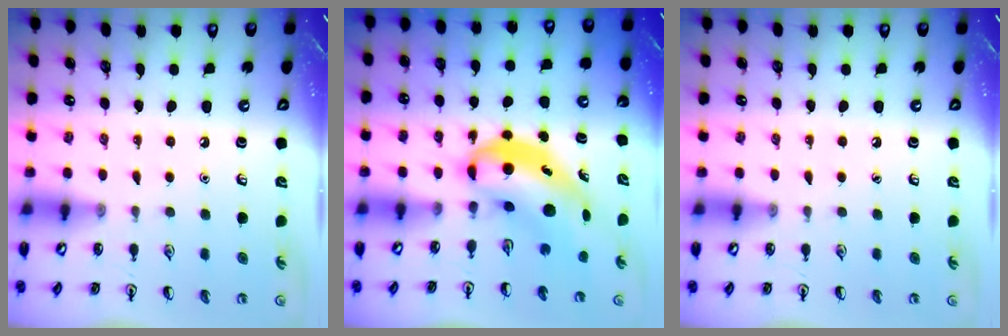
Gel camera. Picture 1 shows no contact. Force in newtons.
{"total": 6.9, "press": 6.6, "slide": 1.8}
{"total": 0.0}